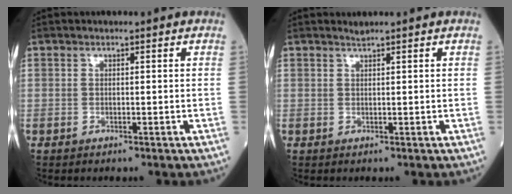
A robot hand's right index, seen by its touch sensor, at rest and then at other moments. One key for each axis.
{"total": 0.7, "fx": 0.7, "fy": 0.0, "fz": 0.2, "tx": -0.008, "ty": 0.011, "tz": 0.017}